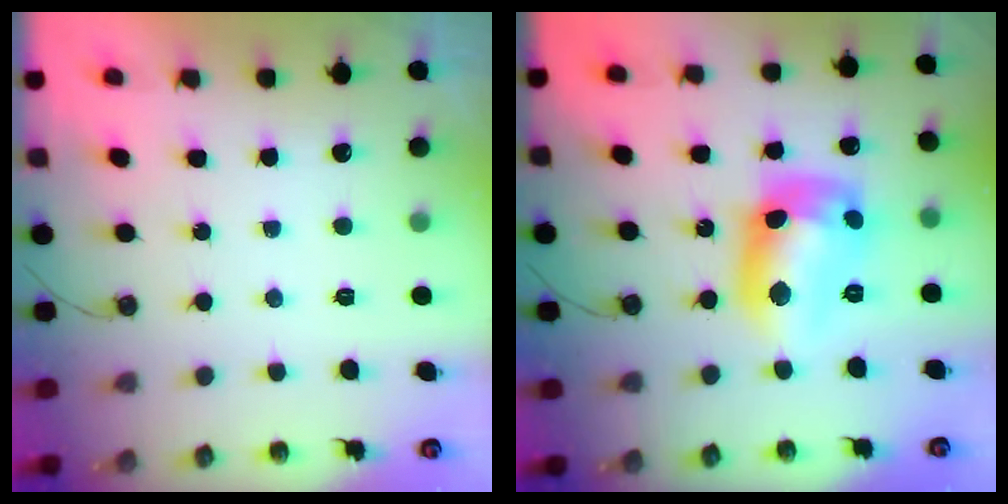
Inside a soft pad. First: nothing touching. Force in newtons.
{"total": 14.4, "press": 14.4, "slide": 0.9}